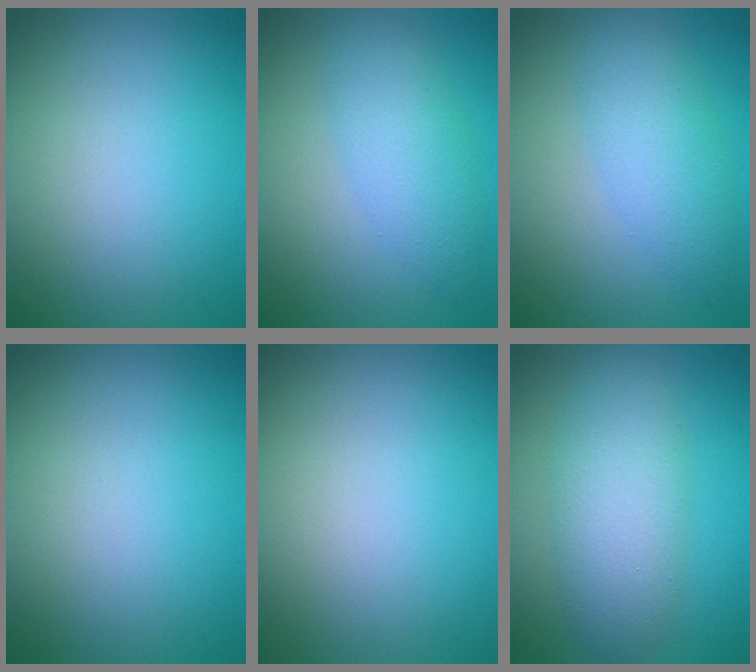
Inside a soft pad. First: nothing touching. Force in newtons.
{"total": 3.4, "press": 3.4, "slide": 0.1}
{"total": 3.4, "press": 3.4, "slide": 0.1}
{"total": 0.0}
{"total": 0.0}
{"total": 5.0, "press": 5.0, "slide": 0.1}